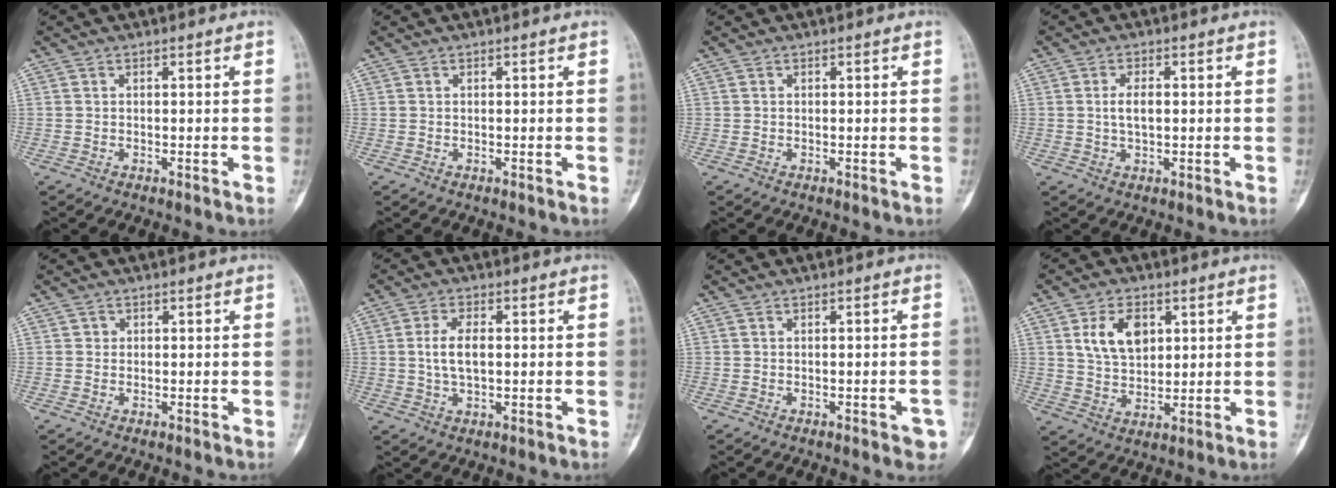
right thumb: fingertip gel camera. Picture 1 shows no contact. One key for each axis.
{"total": 0.0}
{"total": 0.0}
{"total": 3.4, "fx": 0.2, "fy": 1.6, "fz": 3.0, "tx": -0.056, "ty": -0.002, "tz": 0.005}
{"total": 0.8, "fx": 0.1, "fy": 0.8, "fz": 0.1, "tx": 0.004, "ty": 0.003, "tz": 0.001}
{"total": 5.4, "fx": 0.4, "fy": 2.7, "fz": 4.7, "tx": -0.095, "ty": 0.002, "tz": 0.007}
{"total": 3.1, "fx": -1.5, "fy": 1.2, "fz": 2.5, "tx": -0.021, "ty": 0.010, "tz": -0.014}
{"total": 8.9, "fx": 3.0, "fy": 5.8, "fz": 6.0, "tx": -0.088, "ty": -0.012, "tz": 0.061}